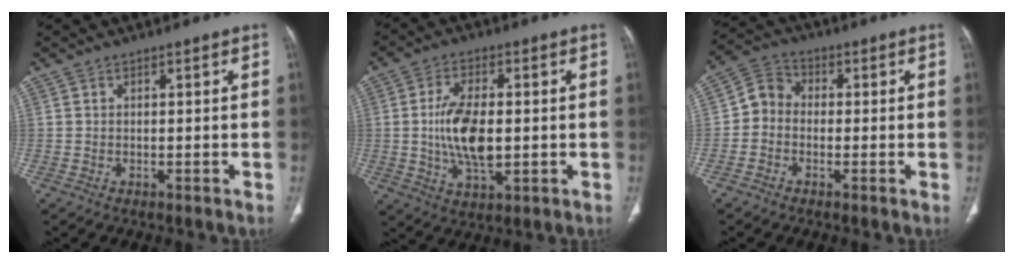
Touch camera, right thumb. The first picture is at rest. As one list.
[{"total": 11.0, "force": [-0.3, 5.4, 9.5], "torque": [-0.181, -0.004, -0.002]}, {"total": 5.5, "force": [-0.9, 4.8, 2.5], "torque": [-0.029, 0.020, -0.033]}]